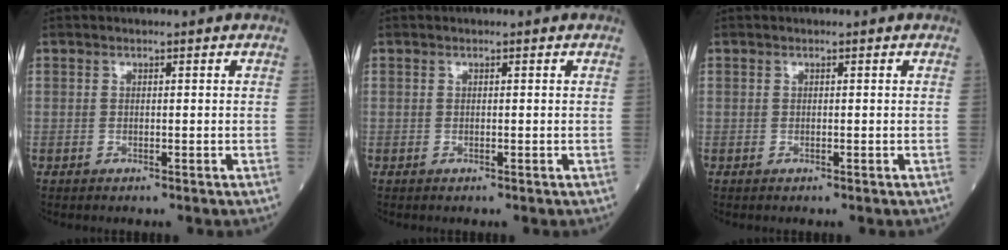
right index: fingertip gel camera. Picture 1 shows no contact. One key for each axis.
{"total": 0.0}
{"total": 0.0}